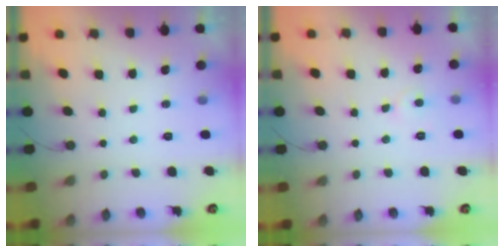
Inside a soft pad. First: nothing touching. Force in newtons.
{"total": 4.3, "press": 4.2, "slide": 0.5}